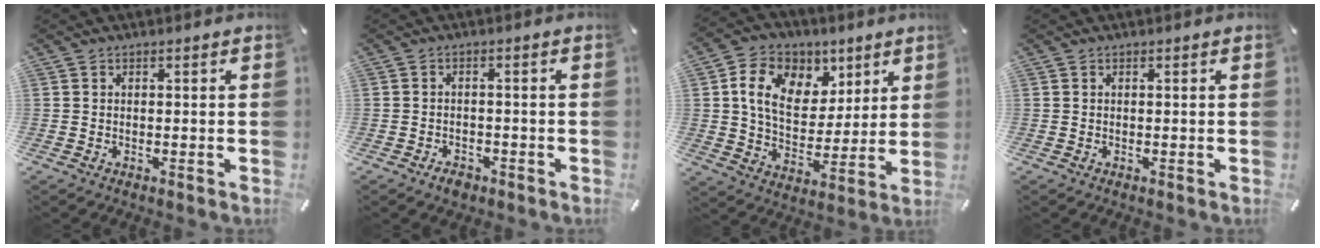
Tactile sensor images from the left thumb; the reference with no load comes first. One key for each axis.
{"total": 2.5, "fx": -1.7, "fy": 1.6, "fz": 1.0, "tx": -0.017, "ty": 0.008, "tz": -0.033}
{"total": 13.3, "fx": 5.7, "fy": 10.2, "fz": 6.4, "tx": -0.112, "ty": -0.015, "tz": 0.110}
{"total": 0.0}